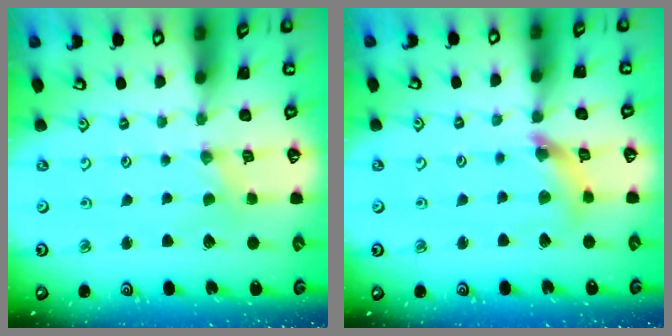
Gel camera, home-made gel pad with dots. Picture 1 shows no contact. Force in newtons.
{"total": 7.9, "press": 7.9, "slide": 0.8}